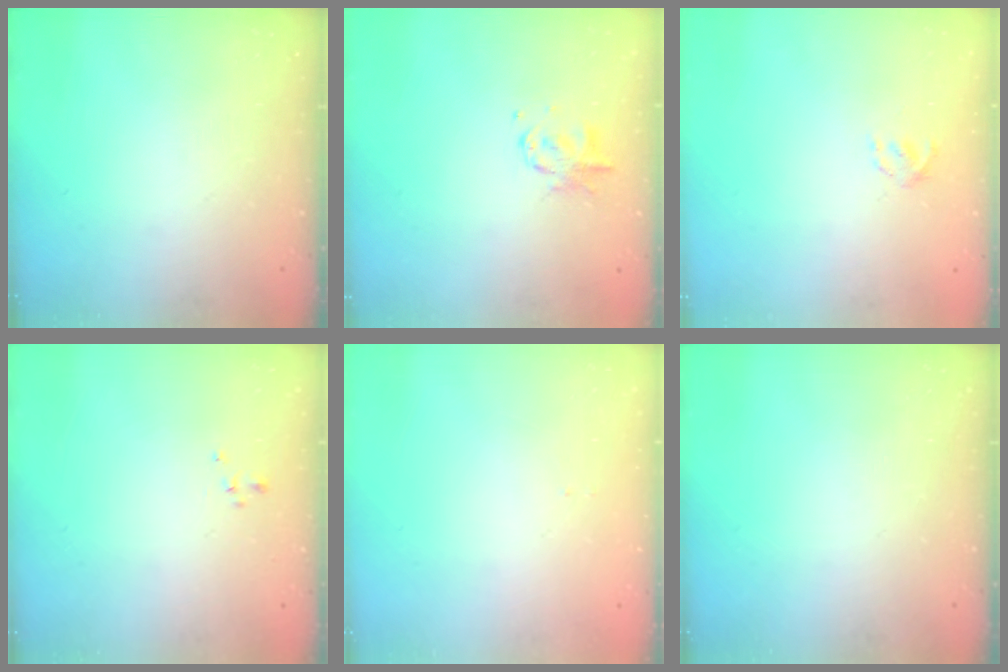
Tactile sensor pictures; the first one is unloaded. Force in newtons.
{"total": 2.9, "press": 2.8, "slide": 0.4}
{"total": 1.3, "press": 1.1, "slide": 0.7}
{"total": 2.4, "press": 2.3, "slide": 0.6}
{"total": 1.0, "press": 1.0, "slide": 0.1}
{"total": 0.0}